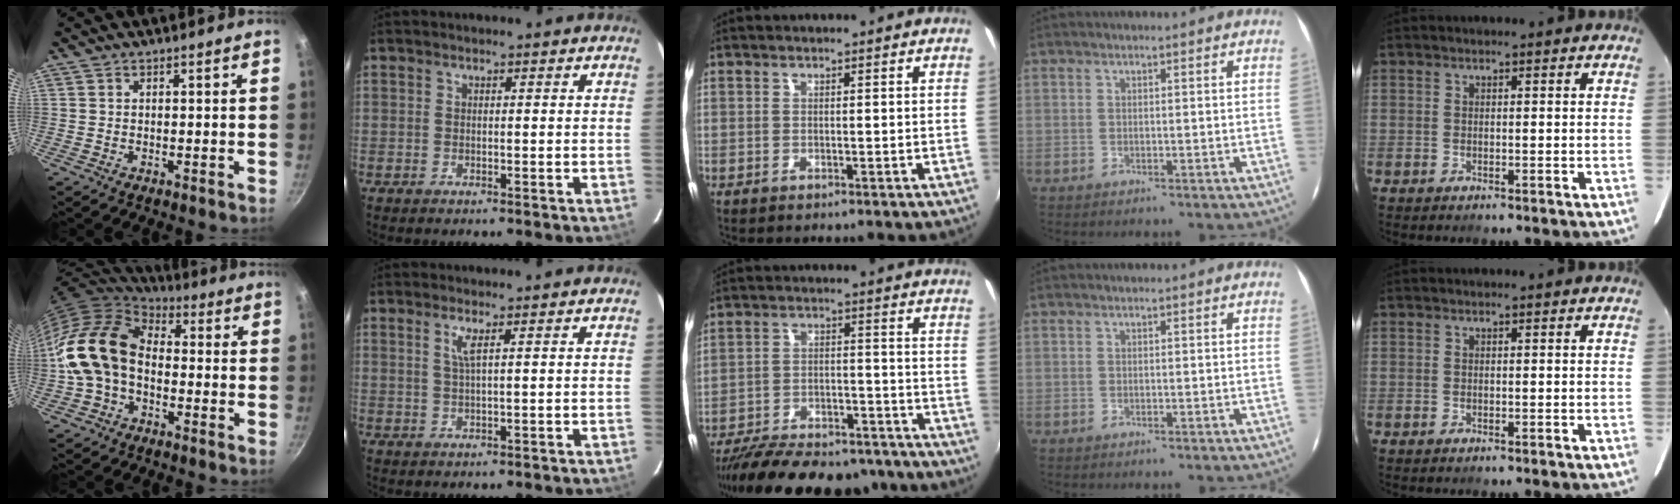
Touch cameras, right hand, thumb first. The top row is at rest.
{"thumb": {"total": 14.8, "force": [-2.0, 10.5, 10.3], "torque": [-0.167, 0.042, -0.054]}, "index": {"total": 2.1, "force": [0.9, -0.3, 1.9], "torque": [-0.038, -0.003, 0.018]}, "middle": {"total": 22.6, "force": [-19.2, 7.3, 9.3], "torque": [-0.185, -0.008, -0.262]}}